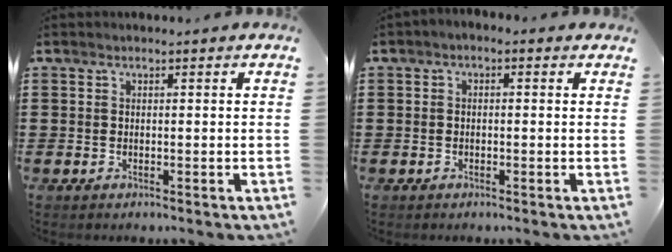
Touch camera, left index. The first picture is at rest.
{"total": 1.1, "force": [-1.0, 0.3, 0.3], "torque": [-0.009, -0.001, -0.021]}